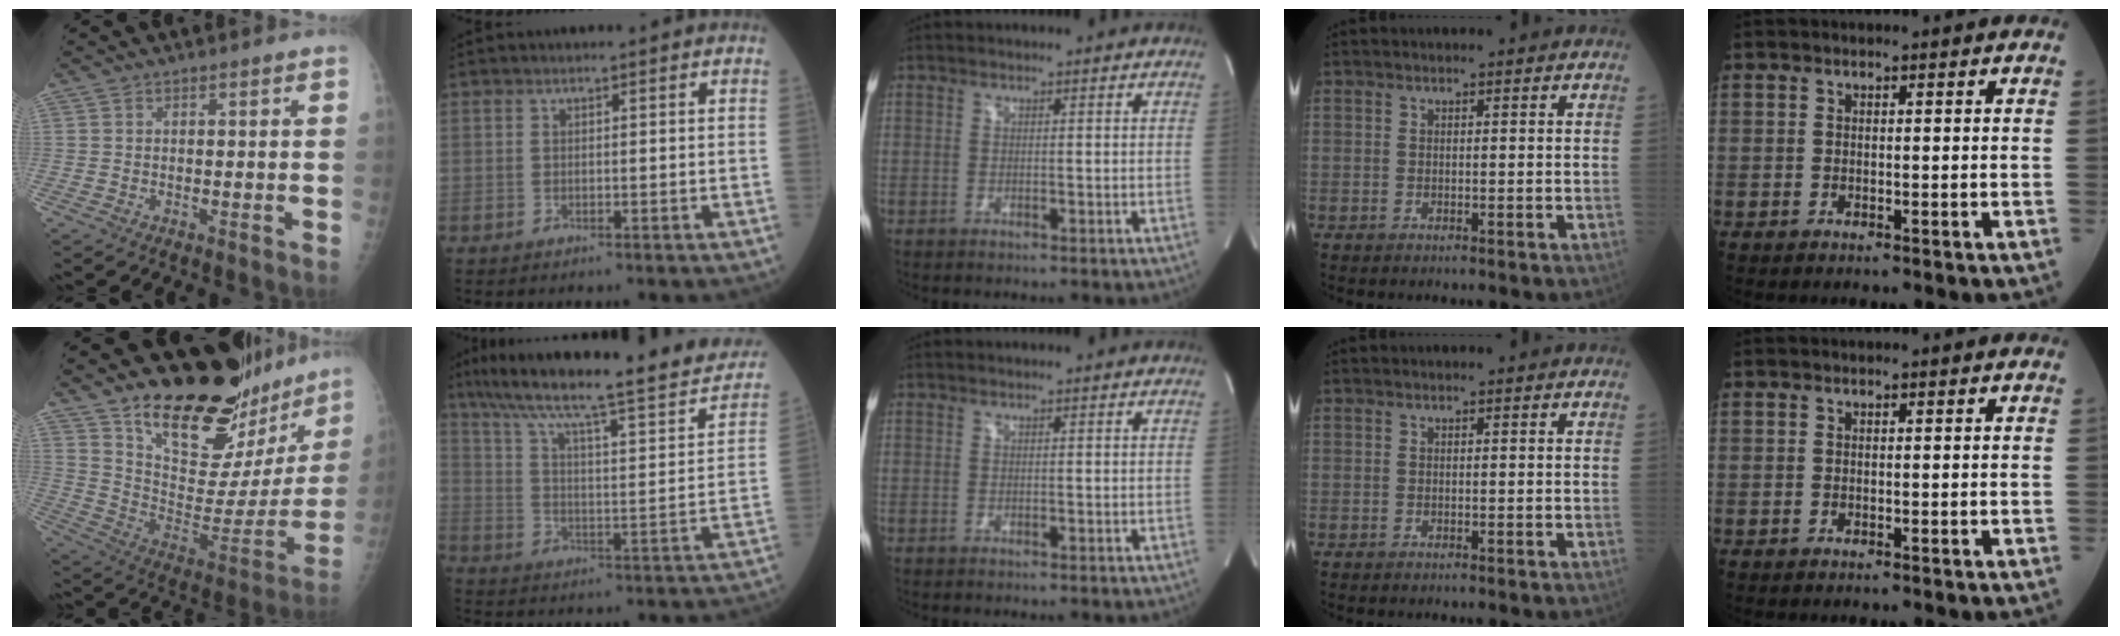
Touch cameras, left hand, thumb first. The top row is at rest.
{"thumb": {"total": 27.1, "force": [21.2, 10.9, 12.8], "torque": [-0.151, -0.120, 0.316]}, "index": {"total": 28.8, "force": [23.4, 3.6, 16.4], "torque": [-0.262, -0.007, 0.320]}}